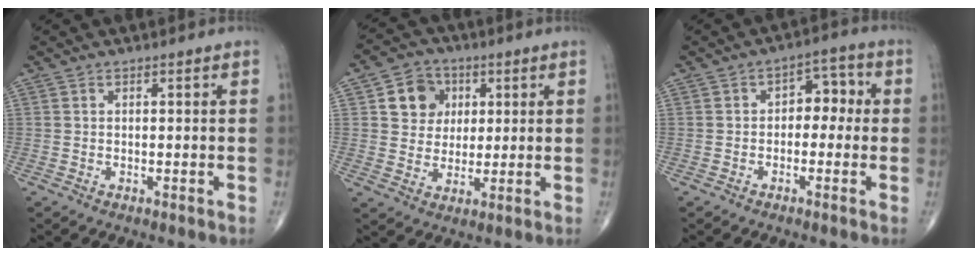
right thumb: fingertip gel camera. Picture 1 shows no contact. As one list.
[{"total": 8.5, "force": [2.7, 7.4, 3.4], "torque": [-0.016, -0.005, 0.044]}, {"total": 5.5, "force": [-0.2, 3.8, 4.0], "torque": [-0.023, 0.027, -0.014]}]